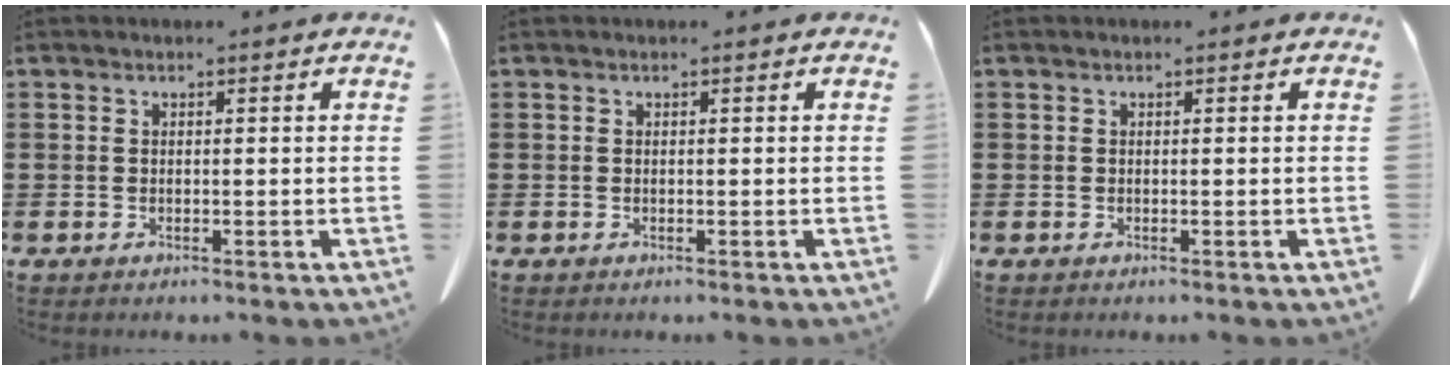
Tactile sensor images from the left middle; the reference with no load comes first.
{"total": 0.0}
{"total": 0.0}